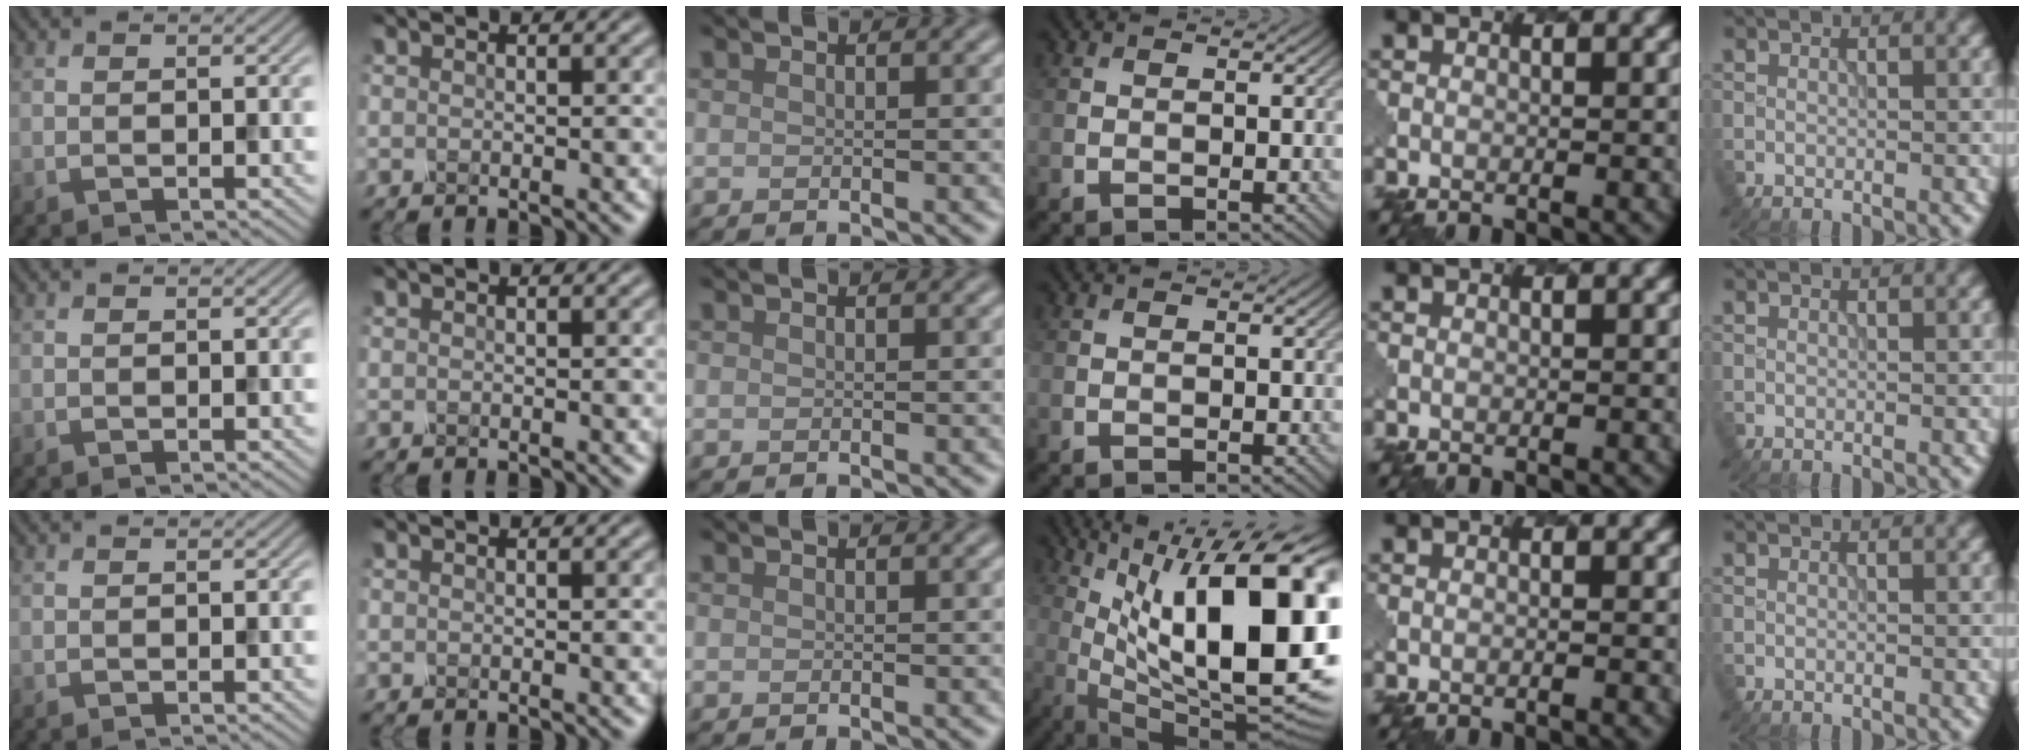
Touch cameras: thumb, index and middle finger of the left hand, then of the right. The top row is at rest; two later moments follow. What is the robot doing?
{"motion": "shake", "object": "salt shaker"}